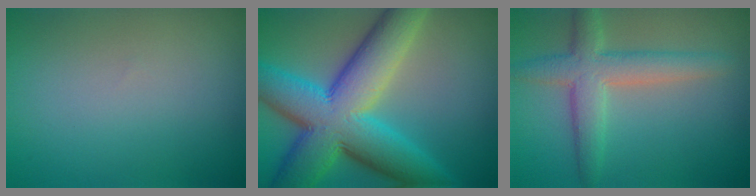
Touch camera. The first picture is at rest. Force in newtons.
{"total": 13.1, "press": 13.1, "slide": 0.4}
{"total": 4.7, "press": 4.7, "slide": 0.3}